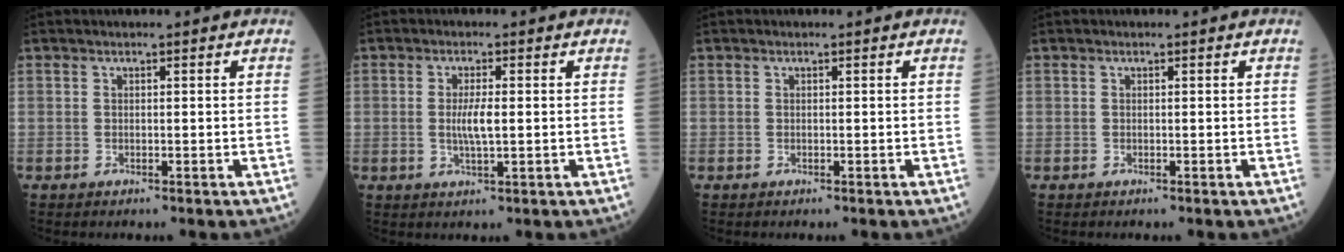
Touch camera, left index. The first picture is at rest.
{"total": 3.3, "force": [-0.8, 0.4, 3.1], "torque": [-0.060, -0.008, -0.017]}
{"total": 0.0}
{"total": 0.0}